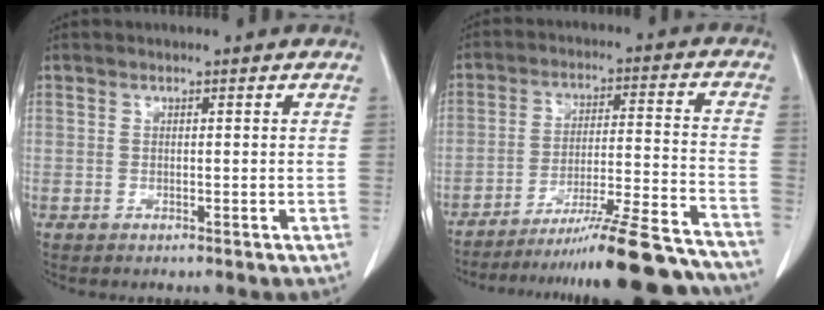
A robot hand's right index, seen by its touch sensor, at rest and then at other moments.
{"total": 22.1, "force": [-20.2, -0.6, 8.9], "torque": [-0.091, -0.007, -0.285]}